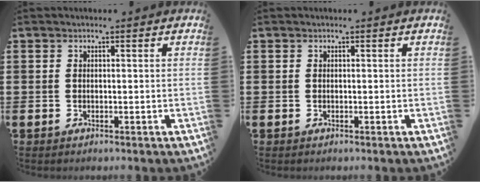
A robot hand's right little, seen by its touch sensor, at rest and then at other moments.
{"total": 0.0}